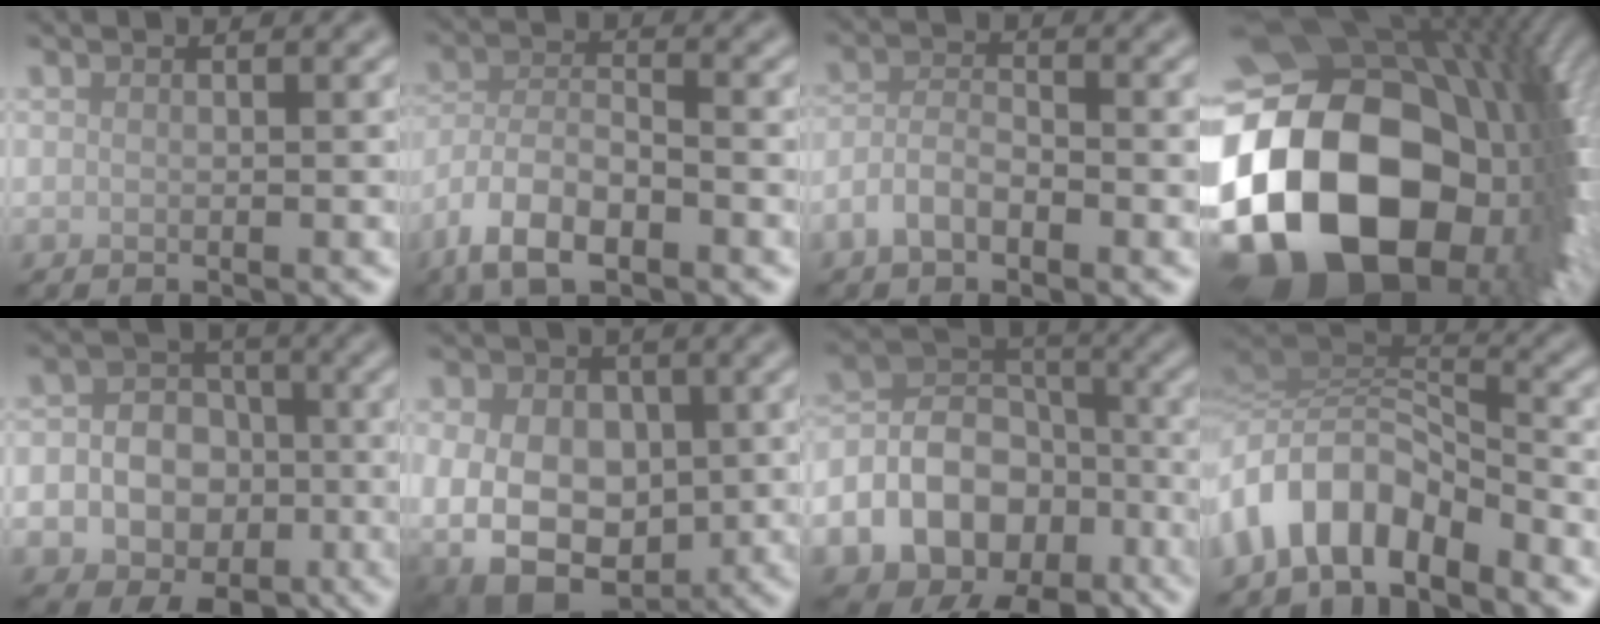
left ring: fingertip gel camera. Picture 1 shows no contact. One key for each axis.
{"total": 6.1, "fx": -3.9, "fy": 2.5, "fz": 3.9, "tx": -0.072, "ty": 0.001, "tz": -0.084}
{"total": 3.3, "fx": -1.7, "fy": 1.5, "fz": 2.3, "tx": -0.044, "ty": 0.003, "tz": -0.038}
{"total": 23.5, "fx": -3.1, "fy": 17.4, "fz": 15.5, "tx": -0.320, "ty": -0.050, "tz": -0.034}
{"total": 10.5, "fx": -3.1, "fy": 9.2, "fz": 4.1, "tx": -0.058, "ty": -0.014, "tz": -0.068}
{"total": 14.8, "fx": -1.5, "fy": 11.8, "fz": 8.9, "tx": -0.148, "ty": 0.001, "tz": -0.048}
{"total": 11.6, "fx": -5.1, "fy": 8.6, "fz": 5.8, "tx": -0.123, "ty": -0.005, "tz": -0.099}
{"total": 6.2, "fx": -4.0, "fy": 2.7, "fz": 4.0, "tx": -0.060, "ty": 0.007, "tz": -0.081}